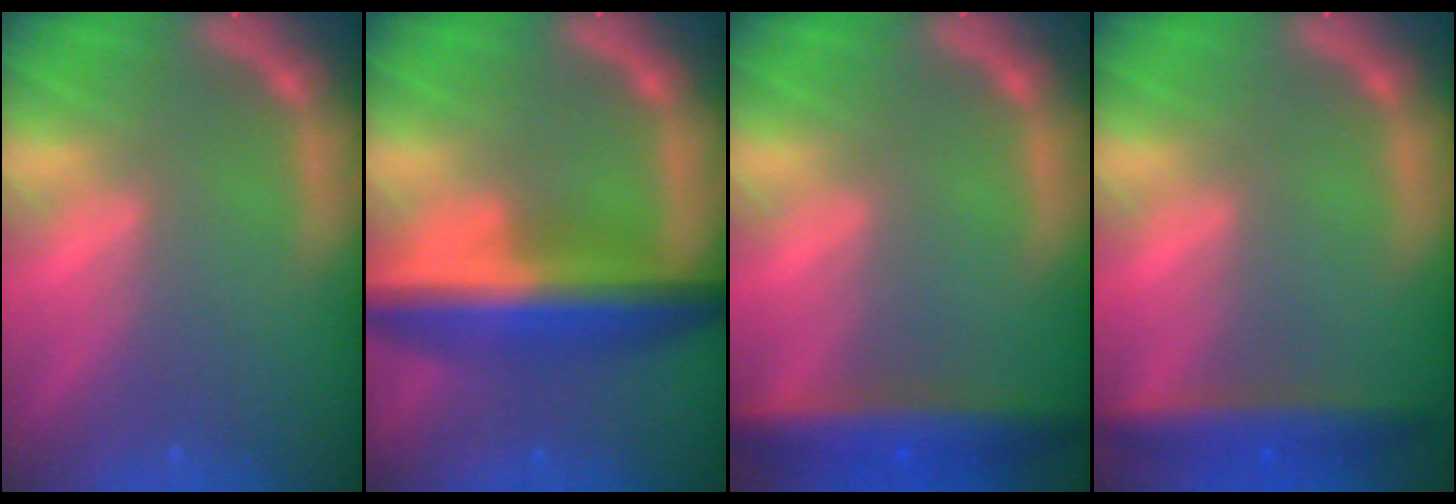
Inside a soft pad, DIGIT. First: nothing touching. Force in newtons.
{"total": 9.0}
{"total": 6.0}
{"total": 4.5}